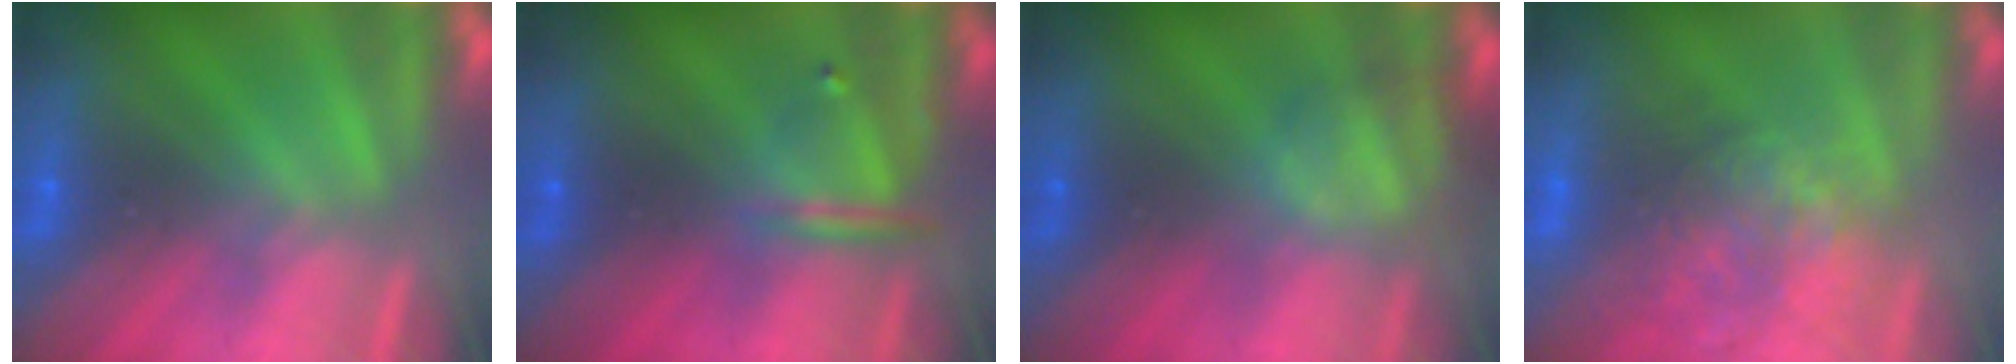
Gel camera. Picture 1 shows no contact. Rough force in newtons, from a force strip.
{"total": 3.2}
{"total": 2.3}
{"total": 3.4}